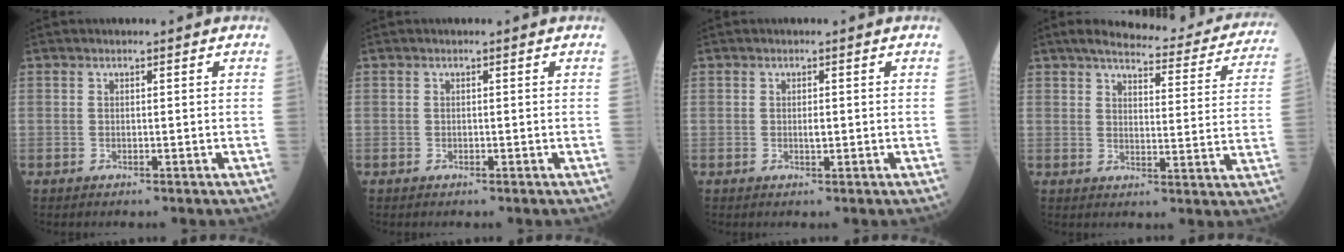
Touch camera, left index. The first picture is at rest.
{"total": 0.0}
{"total": 1.0, "force": [-0.1, 0.3, 0.9], "torque": [-0.019, -0.001, 0.001]}
{"total": 19.8, "force": [17.9, 3.7, 7.6], "torque": [-0.082, -0.029, 0.201]}